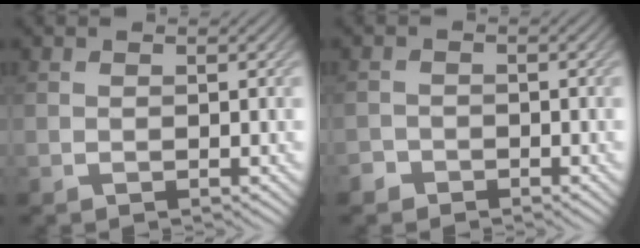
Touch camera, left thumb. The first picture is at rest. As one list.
[{"total": 1.6, "force": [-1.2, 1.0, 0.1], "torque": [0.001, 0.001, -0.027]}]